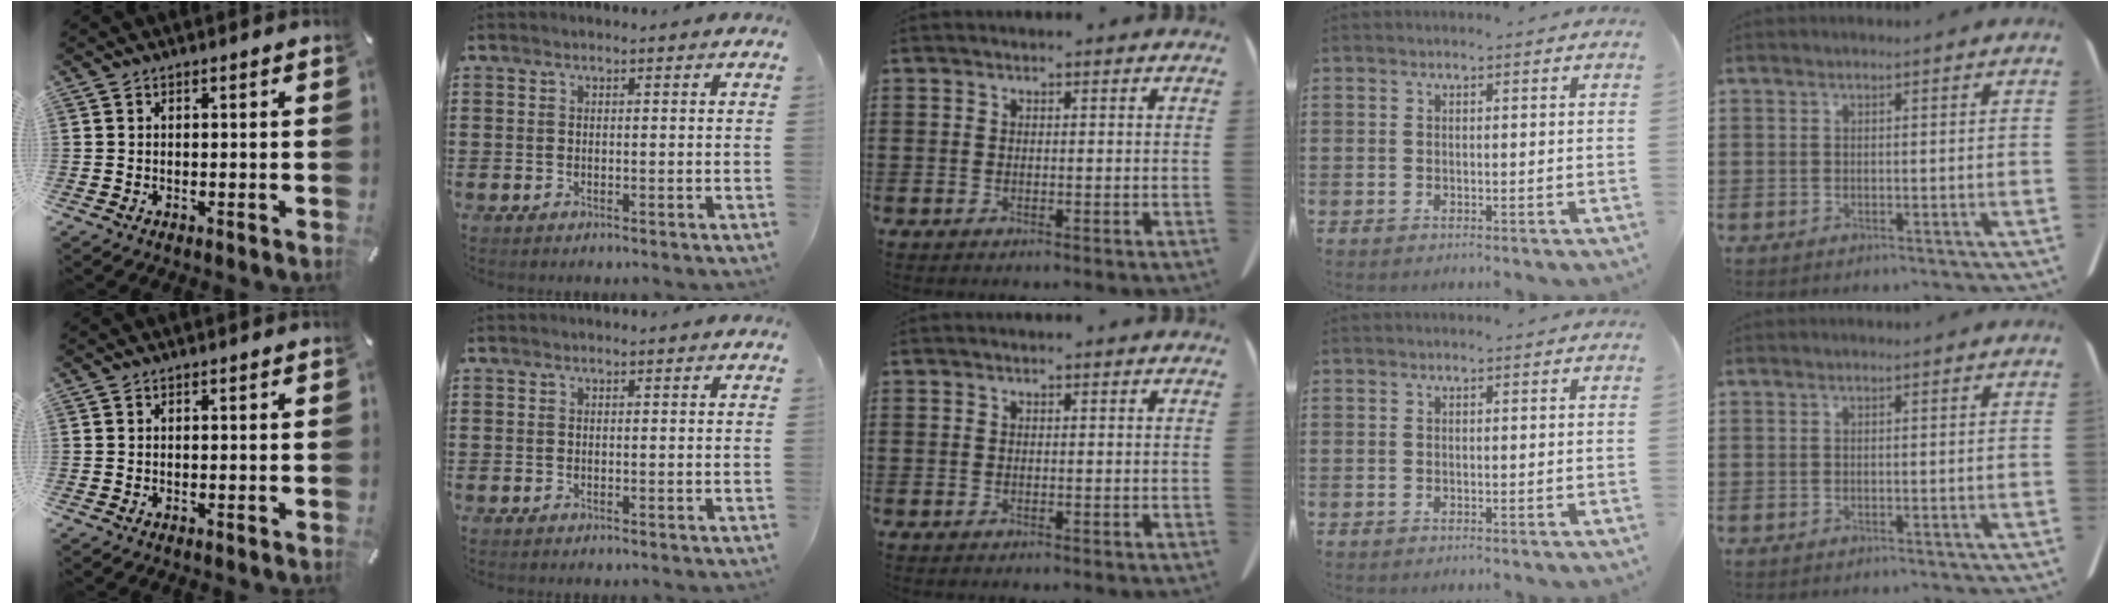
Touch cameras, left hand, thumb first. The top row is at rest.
{}